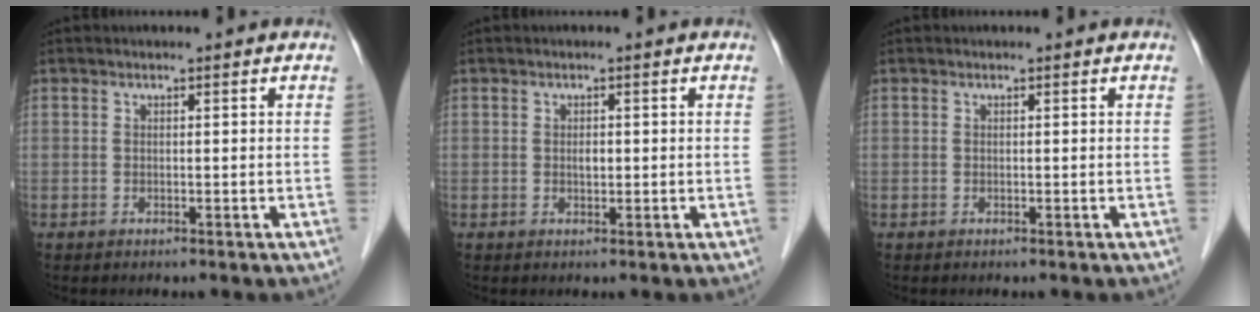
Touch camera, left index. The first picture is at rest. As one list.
[{"total": 1.1, "force": [0.1, 0.6, 1.0], "torque": [-0.018, 0.001, 0.003]}, {"total": 0.0}]